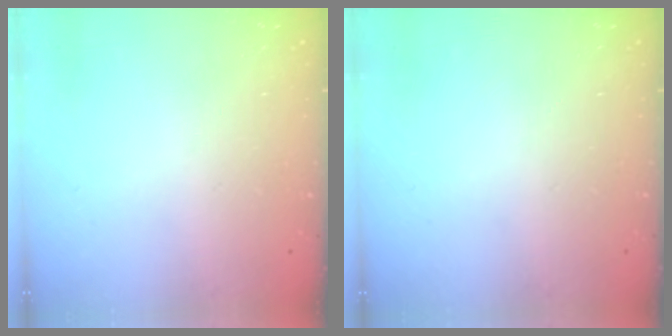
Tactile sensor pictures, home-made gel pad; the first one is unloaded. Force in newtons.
{"total": 0.0}